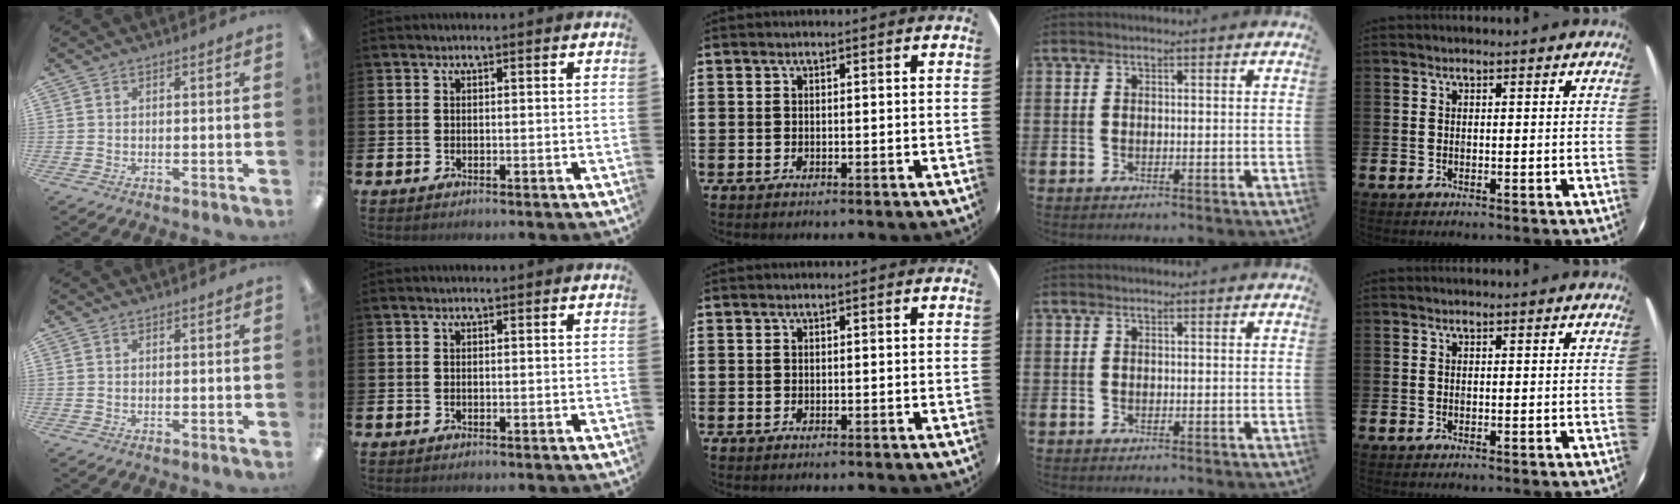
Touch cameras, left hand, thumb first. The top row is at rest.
{}